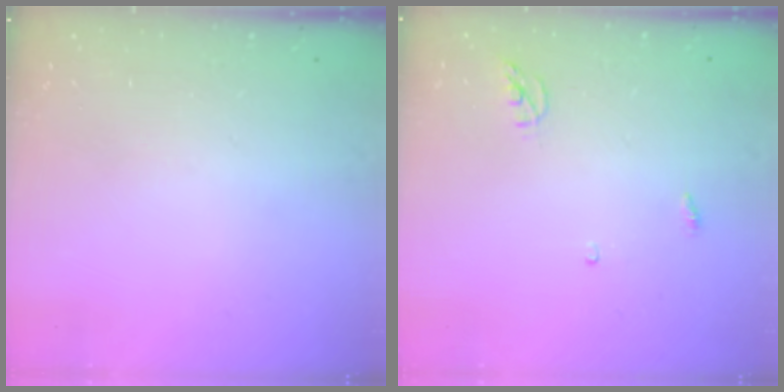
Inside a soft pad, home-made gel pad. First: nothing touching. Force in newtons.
{"total": 3.6, "press": 3.6, "slide": 0.3}